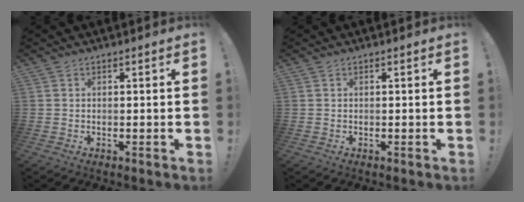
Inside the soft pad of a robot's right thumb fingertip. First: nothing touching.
{"total": 0.0}